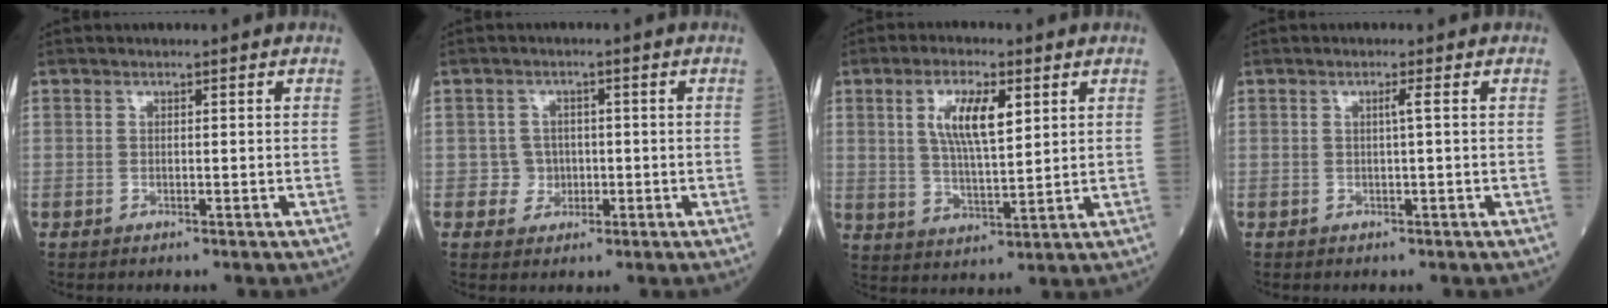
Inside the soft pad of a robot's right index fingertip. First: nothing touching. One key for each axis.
{"total": 2.7, "fx": -0.4, "fy": 2.7, "fz": 0.1, "tx": 0.009, "ty": 0.010, "tz": -0.008}
{"total": 8.3, "fx": 3.0, "fy": 2.3, "fz": 7.4, "tx": -0.140, "ty": 0.004, "tz": 0.058}
{"total": 0.9, "fx": 0.0, "fy": -0.3, "fz": 0.9, "tx": -0.013, "ty": 0.002, "tz": -0.001}